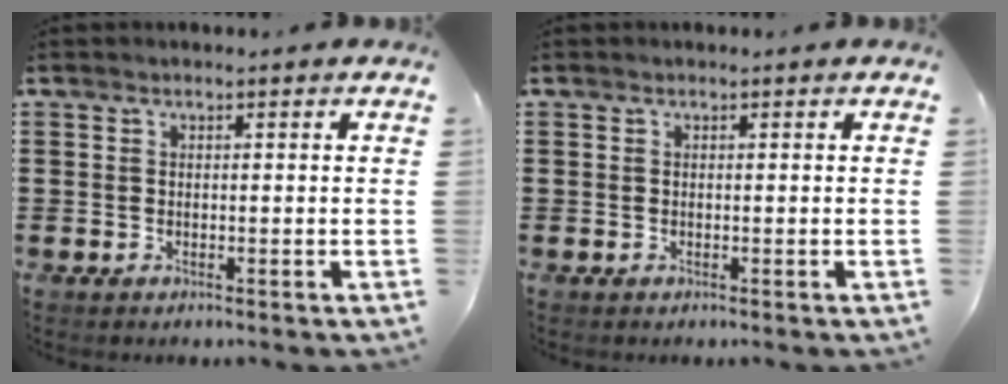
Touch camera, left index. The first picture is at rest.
{"total": 0.0}